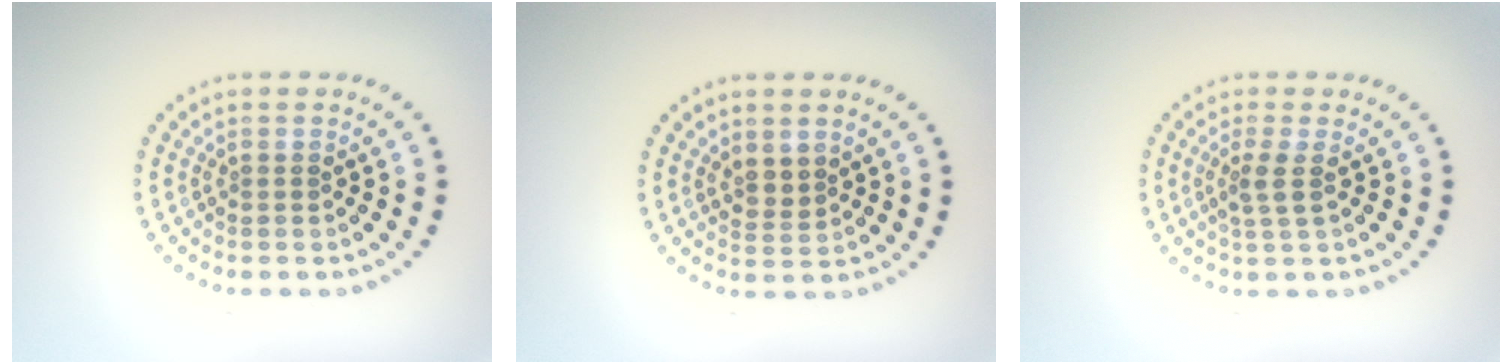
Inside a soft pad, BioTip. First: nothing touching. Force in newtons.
{"total": 1.7, "press": 1.5, "slide": 0.9}
{"total": 1.7, "press": 1.4, "slide": 1.1}